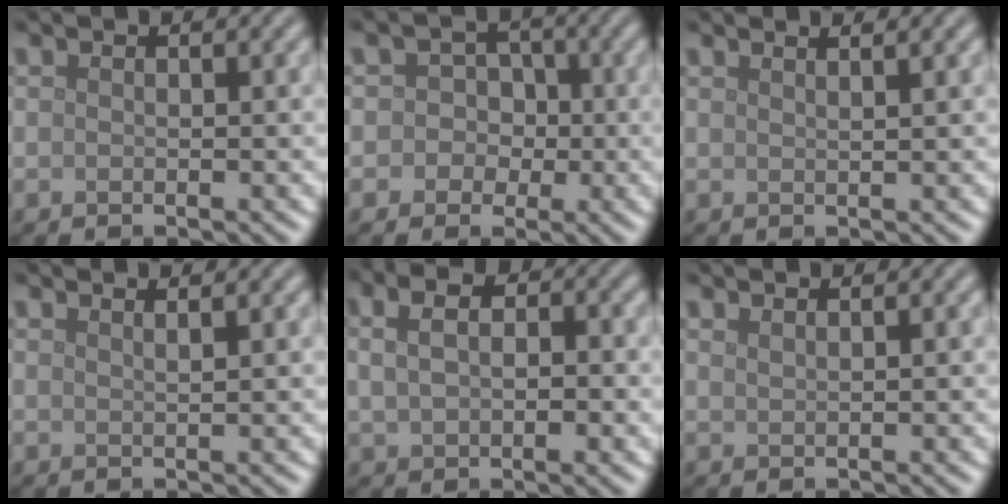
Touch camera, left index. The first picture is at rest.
{"total": 3.2, "force": [-0.1, 3.0, 1.0], "torque": [0.017, 0.013, -0.028]}
{"total": 2.4, "force": [1.8, 0.9, 1.3], "torque": [0.007, 0.007, -0.004]}
{"total": 1.8, "force": [1.3, 0.7, 1.1], "torque": [0.005, 0.004, -0.002]}
{"total": 5.9, "force": [1.5, 3.9, 4.2], "torque": [-0.052, 0.026, 0.001]}
{"total": 1.1, "force": [0.9, 0.4, 0.6], "torque": [-0.003, 0.000, 0.008]}